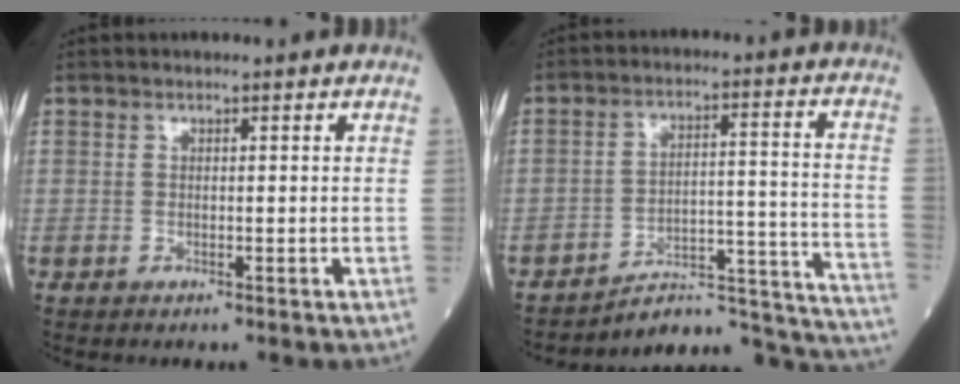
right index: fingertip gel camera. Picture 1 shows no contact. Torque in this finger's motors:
{"motor_torque": [-0.57, -0.70, -0.02, -0.01]}